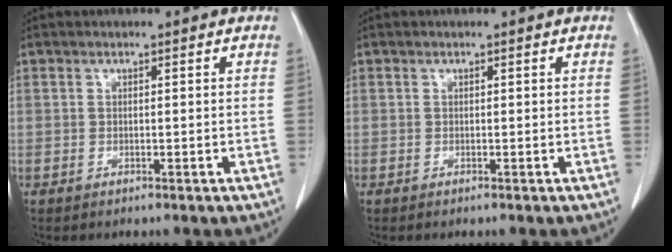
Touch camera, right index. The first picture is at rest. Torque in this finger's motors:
{"motor_torque": [0.05, 0.00, -0.02, 0.01]}